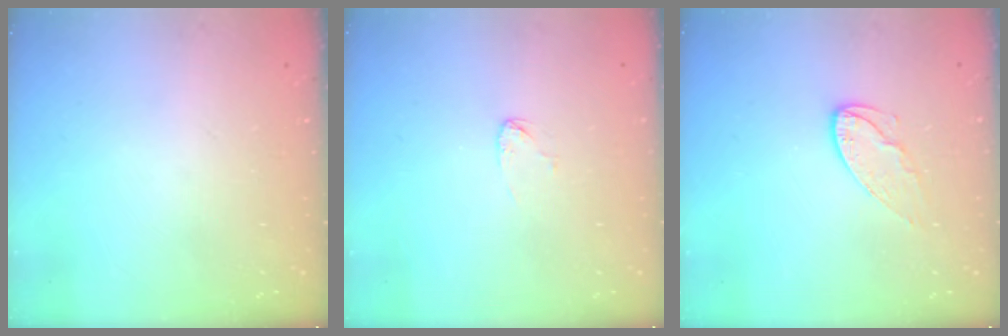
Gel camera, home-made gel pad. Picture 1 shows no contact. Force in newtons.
{"total": 3.0, "press": 3.0, "slide": 0.2}
{"total": 7.9, "press": 7.9, "slide": 0.2}